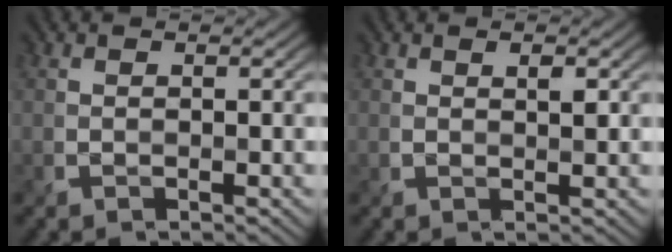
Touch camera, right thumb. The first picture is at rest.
{"total": 1.2, "force": [0.5, 0.4, 1.0], "torque": [-0.015, -0.002, 0.008]}